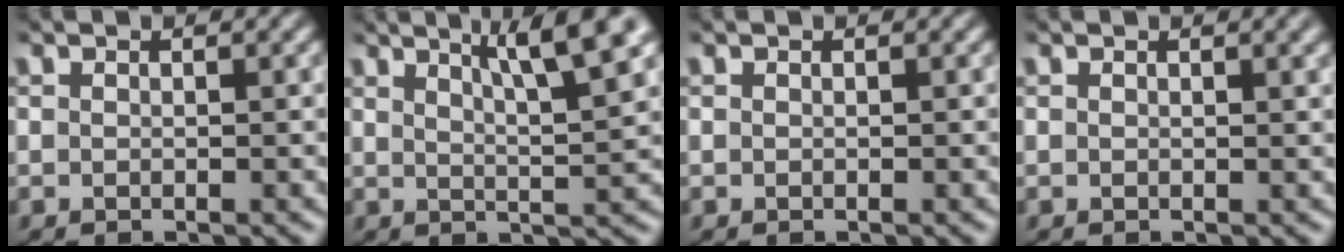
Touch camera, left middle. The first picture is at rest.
{"total": 6.8, "force": [3.9, 1.1, 5.5], "torque": [-0.063, 0.014, 0.057]}
{"total": 0.0}
{"total": 1.5, "force": [0.9, 0.5, 1.1], "torque": [-0.009, 0.004, 0.010]}